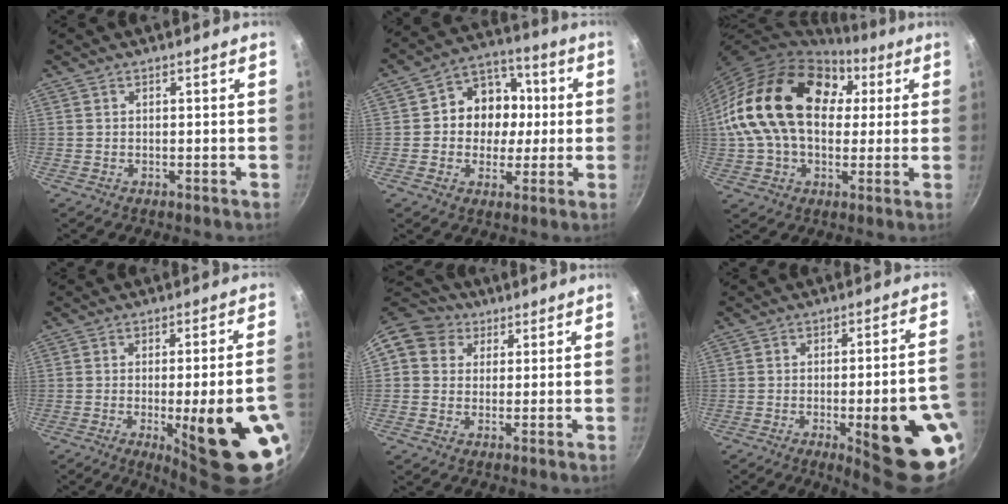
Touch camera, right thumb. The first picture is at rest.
{"total": 12.2, "force": [0.4, 10.6, 6.1], "torque": [-0.046, 0.021, -0.011]}
{"total": 24.6, "force": [4.8, 16.8, 17.3], "torque": [-0.295, 0.032, 0.073]}
{"total": 19.4, "force": [-6.2, 4.0, 17.9], "torque": [-0.218, 0.015, -0.070]}
{"total": 9.8, "force": [3.3, 8.5, 3.7], "torque": [-0.051, 0.016, 0.041]}
{"total": 19.6, "force": [-6.5, 4.8, 17.9], "torque": [-0.196, 0.022, -0.076]}